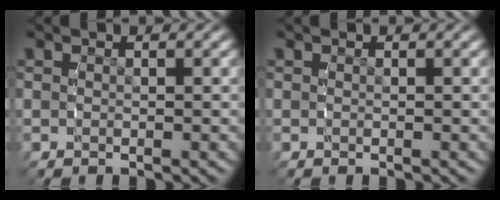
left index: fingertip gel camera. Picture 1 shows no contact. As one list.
[{"total": 0.0}]